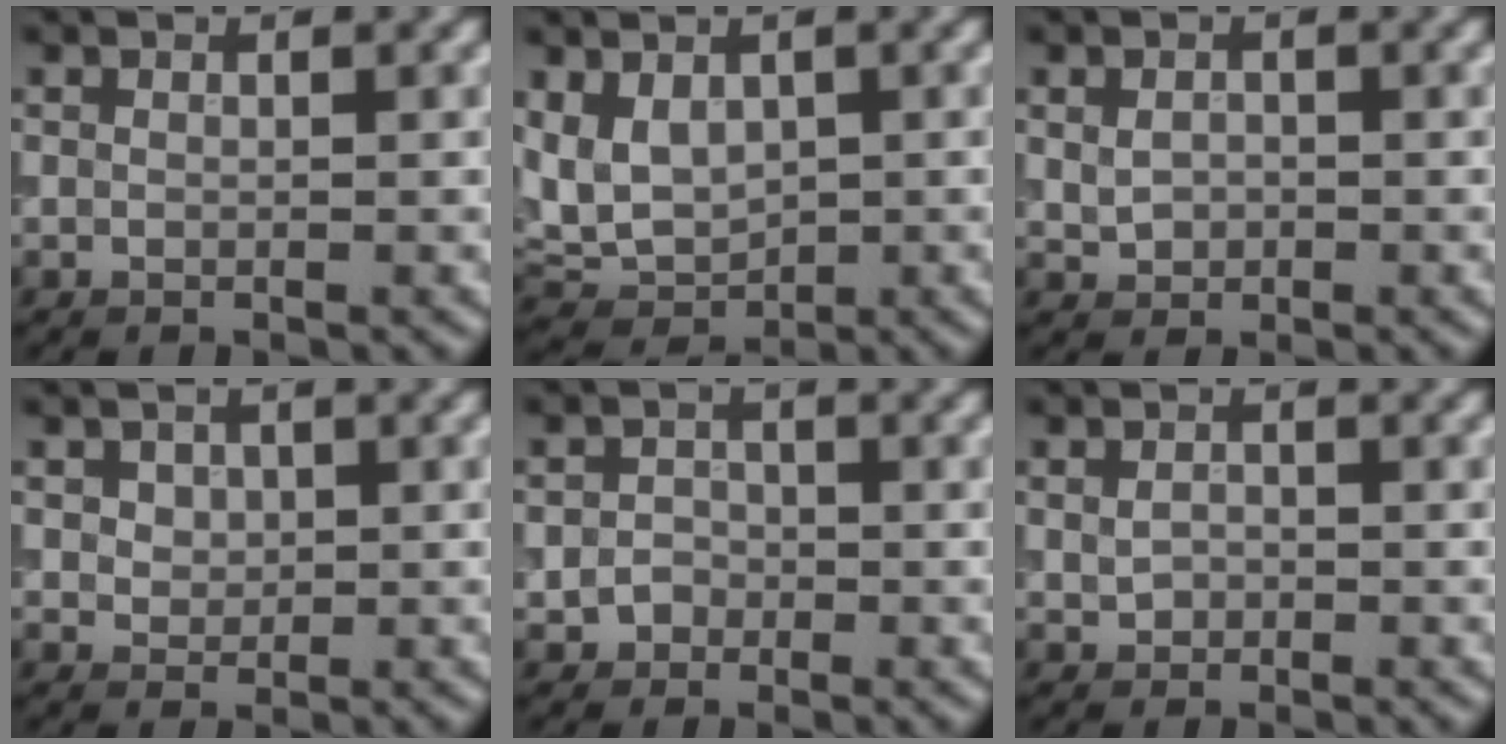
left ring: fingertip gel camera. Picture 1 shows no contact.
{"total": 4.4, "force": [0.5, 3.2, 3.1], "torque": [-0.069, -0.003, 0.008]}
{"total": 1.5, "force": [-0.2, 1.2, 0.9], "torque": [-0.019, 0.000, -0.004]}
{"total": 2.1, "force": [0.8, 1.6, 1.0], "torque": [-0.025, 0.003, 0.020]}
{"total": 1.6, "force": [-0.7, 1.4, 0.3], "torque": [0.003, 0.001, -0.018]}
{"total": 1.1, "force": [-0.2, 0.9, 0.6], "torque": [-0.013, 0.000, -0.007]}